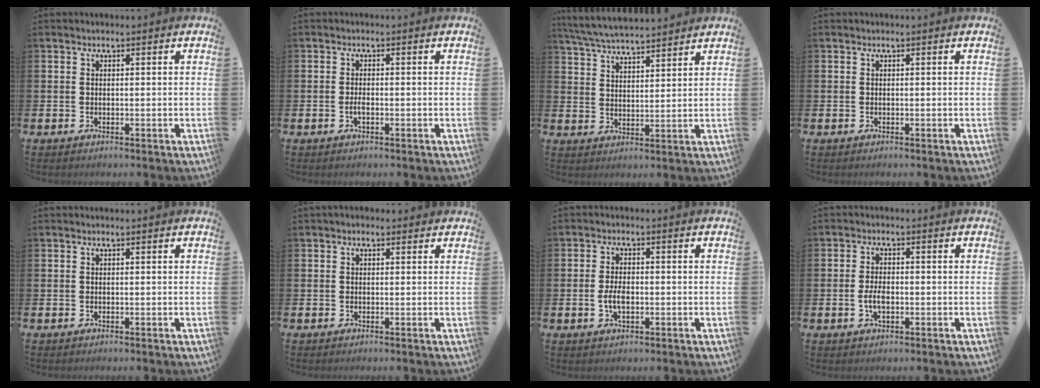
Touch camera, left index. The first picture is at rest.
{"total": 1.2, "force": [-0.4, 0.4, 1.0], "torque": [-0.021, 0.001, -0.008]}
{"total": 6.0, "force": [5.9, 0.4, 1.1], "torque": [-0.040, -0.031, 0.106]}
{"total": 0.0}
{"total": 0.0}
{"total": 0.6, "force": [0.2, 0.5, 0.3], "torque": [-0.004, 0.007, 0.002]}
{"total": 3.2, "force": [-0.5, 1.6, 2.7], "torque": [-0.044, 0.001, -0.011]}
{"total": 3.0, "force": [-0.5, 1.5, 2.5], "torque": [-0.048, -0.003, -0.013]}